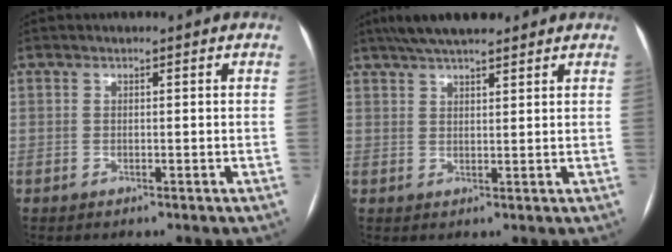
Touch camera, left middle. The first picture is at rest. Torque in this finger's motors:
{"motor_torque": [0.52, -0.52, 0.11, 0.01]}